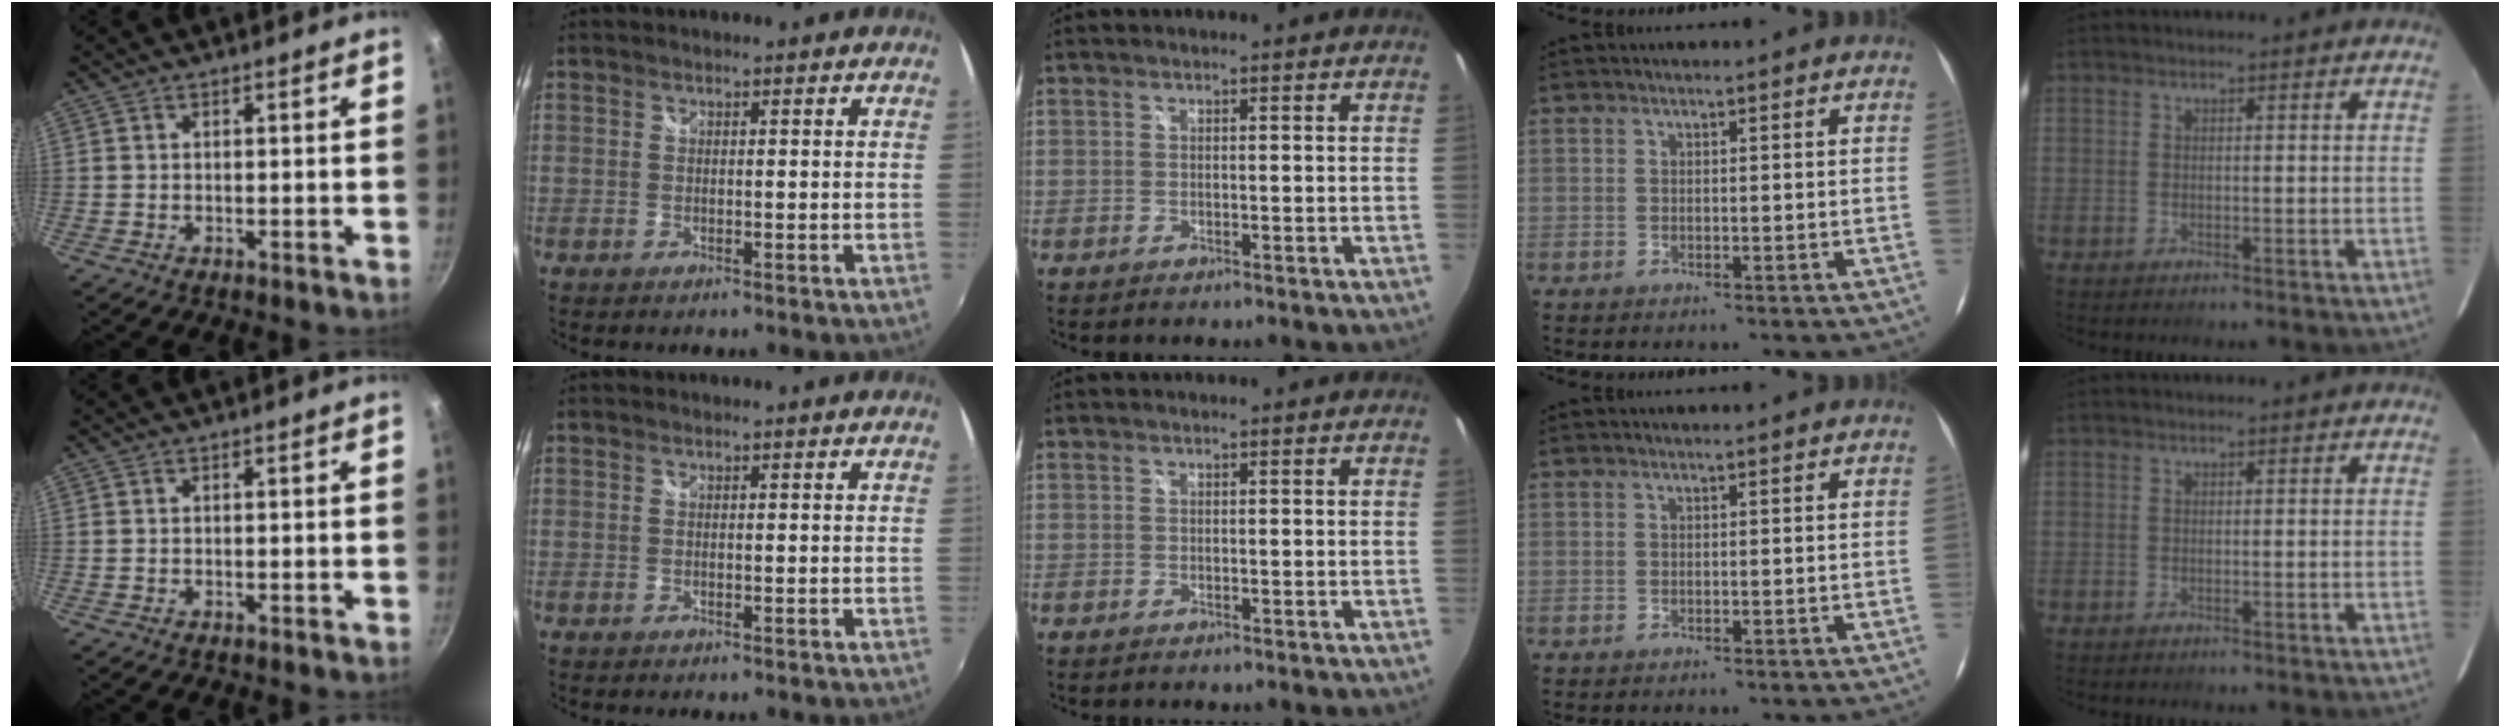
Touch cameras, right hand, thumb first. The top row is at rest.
{}